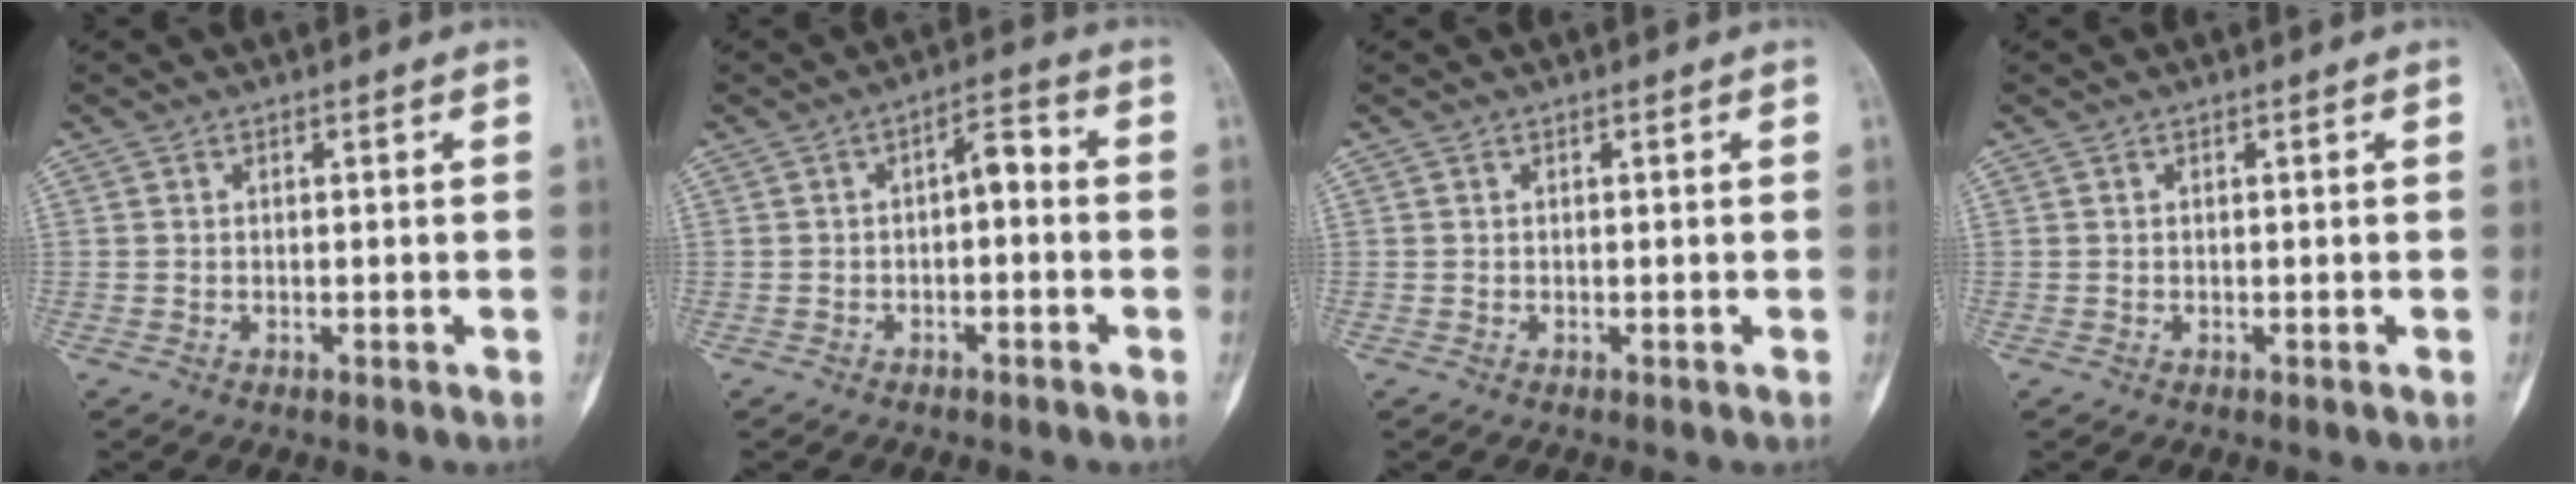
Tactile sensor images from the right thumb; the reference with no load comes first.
{"total": 4.4, "force": [-0.7, 2.1, 3.8], "torque": [-0.048, 0.030, -0.019]}
{"total": 0.0}
{"total": 0.0}